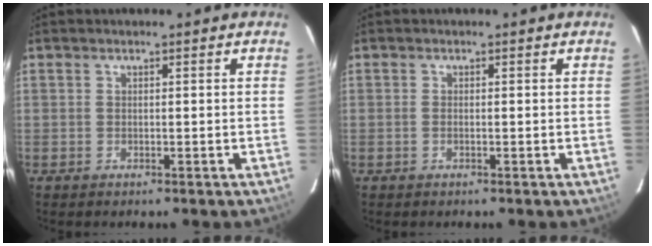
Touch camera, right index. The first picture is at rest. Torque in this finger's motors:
{"motor_torque": [0.07, 0.08, -0.03, 0.01]}